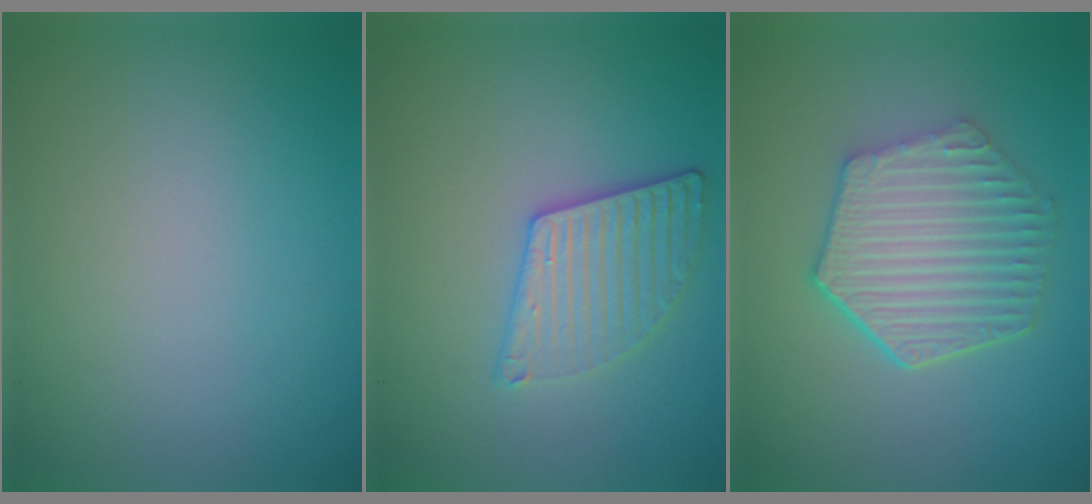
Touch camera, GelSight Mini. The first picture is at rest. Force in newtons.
{"total": 3.2, "press": 3.1, "slide": 0.8}
{"total": 6.5, "press": 4.9, "slide": 4.3}